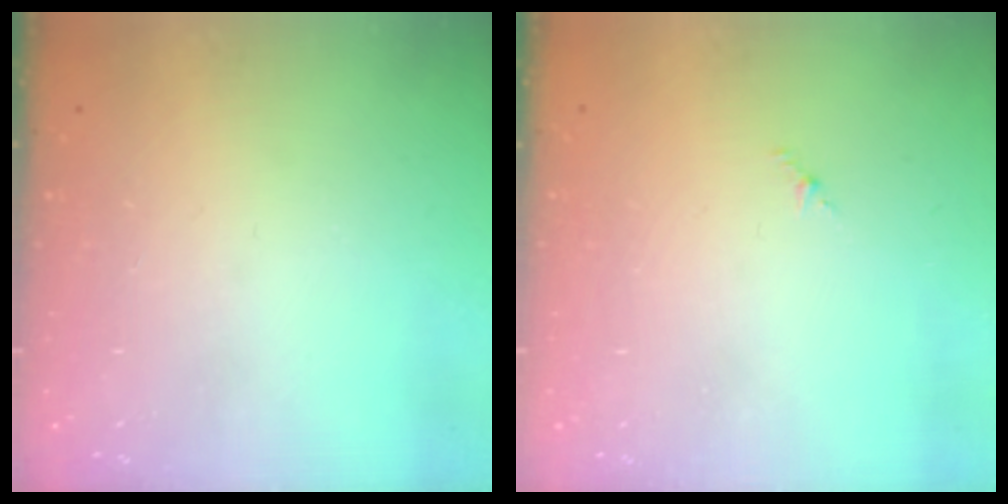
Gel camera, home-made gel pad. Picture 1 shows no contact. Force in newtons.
{"total": 1.2, "press": 1.1, "slide": 0.6}